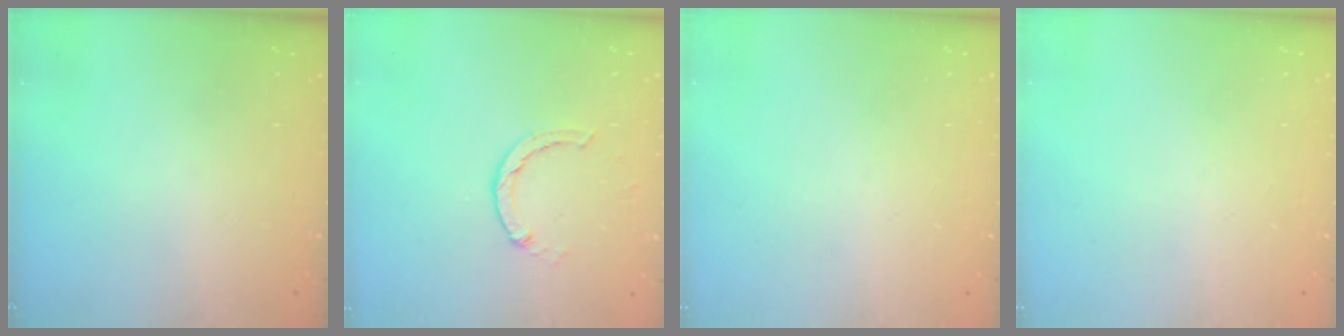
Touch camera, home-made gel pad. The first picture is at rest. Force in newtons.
{"total": 2.0, "press": 2.0, "slide": 0.2}
{"total": 0.0}
{"total": 0.0}